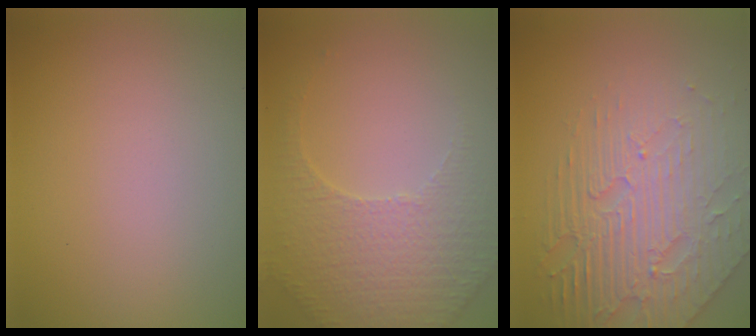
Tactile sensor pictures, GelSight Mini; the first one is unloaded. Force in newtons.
{"total": 5.3, "press": 3.6, "slide": 3.9}
{"total": 6.3, "press": 5.1, "slide": 3.7}